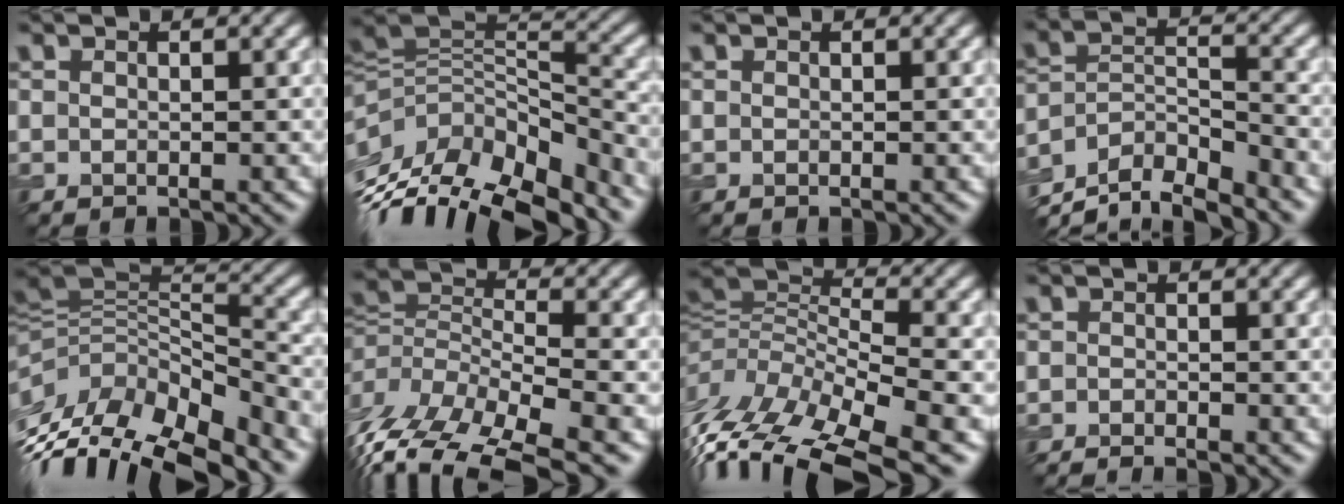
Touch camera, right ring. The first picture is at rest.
{"total": 12.3, "force": [-5.6, 6.5, 8.8], "torque": [-0.185, 0.015, -0.079]}
{"total": 0.0}
{"total": 8.9, "force": [-7.6, 2.6, 3.8], "torque": [-0.067, -0.001, -0.129]}
{"total": 12.1, "force": [-6.5, 5.6, 8.6], "torque": [-0.189, 0.007, -0.096]}
{"total": 10.2, "force": [-4.9, 4.4, 7.7], "torque": [-0.155, 0.003, -0.082]}
{"total": 11.5, "force": [-6.5, 4.8, 8.3], "torque": [-0.175, 0.018, -0.120]}
{"total": 1.9, "force": [-1.7, 0.2, 0.8], "torque": [-0.014, -0.001, -0.034]}